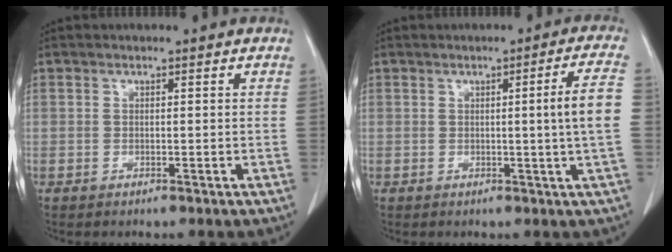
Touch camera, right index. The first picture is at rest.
{"total": 6.0, "force": [-0.2, -1.5, 5.8], "torque": [-0.079, -0.005, -0.003]}